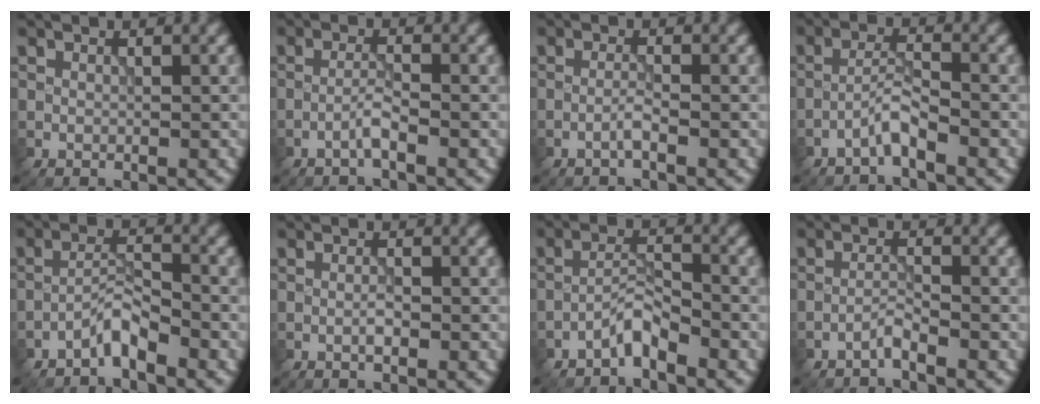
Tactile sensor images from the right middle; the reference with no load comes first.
{"total": 1.6, "force": [-1.0, 0.0, 1.2], "torque": [-0.023, 0.008, -0.023]}
{"total": 1.2, "force": [-0.7, 0.0, 1.0], "torque": [-0.016, 0.006, -0.017]}
{"total": 2.1, "force": [-1.6, 0.1, 1.3], "torque": [-0.025, 0.011, -0.038]}
{"total": 2.3, "force": [-1.9, 0.3, 1.2], "torque": [-0.022, 0.011, -0.042]}
{"total": 1.0, "force": [-0.4, 0.2, 0.9], "torque": [-0.017, 0.000, -0.007]}
{"total": 2.2, "force": [-1.9, 0.3, 1.2], "torque": [-0.021, 0.011, -0.041]}
{"total": 1.3, "force": [-1.1, 0.0, 0.7], "torque": [-0.010, 0.007, -0.027]}